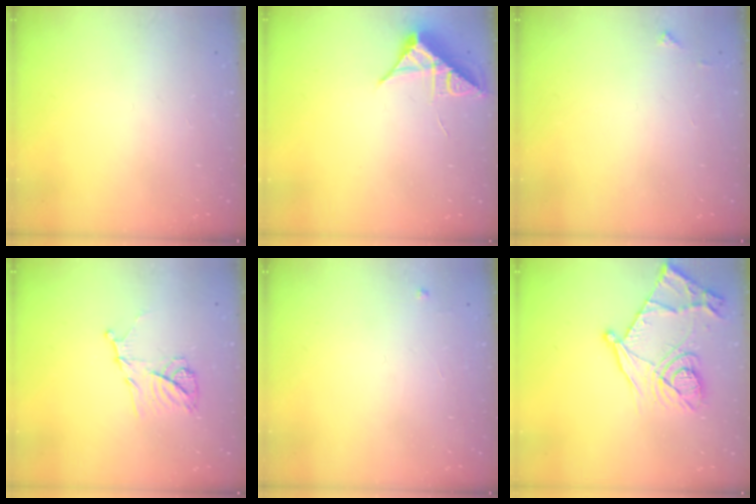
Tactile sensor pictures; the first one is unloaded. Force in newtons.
{"total": 7.7, "press": 7.7, "slide": 0.4}
{"total": 3.6, "press": 3.6, "slide": 0.5}
{"total": 11.4, "press": 11.4, "slide": 0.3}
{"total": 2.4, "press": 2.4, "slide": 0.4}
{"total": 17.1, "press": 17.1, "slide": 1.2}